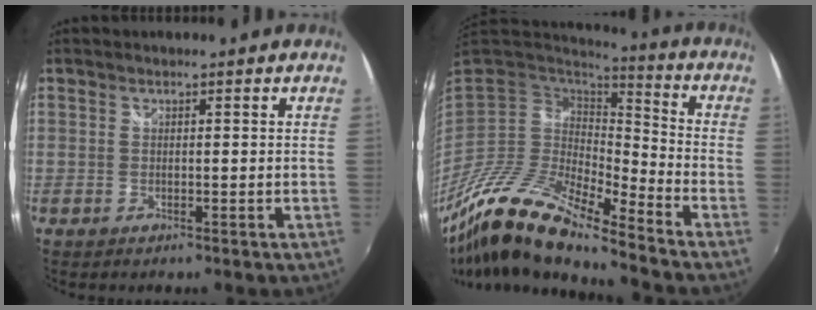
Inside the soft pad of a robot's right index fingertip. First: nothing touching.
{"total": 17.1, "force": [-13.3, 2.6, 10.4], "torque": [-0.186, -0.034, -0.264]}